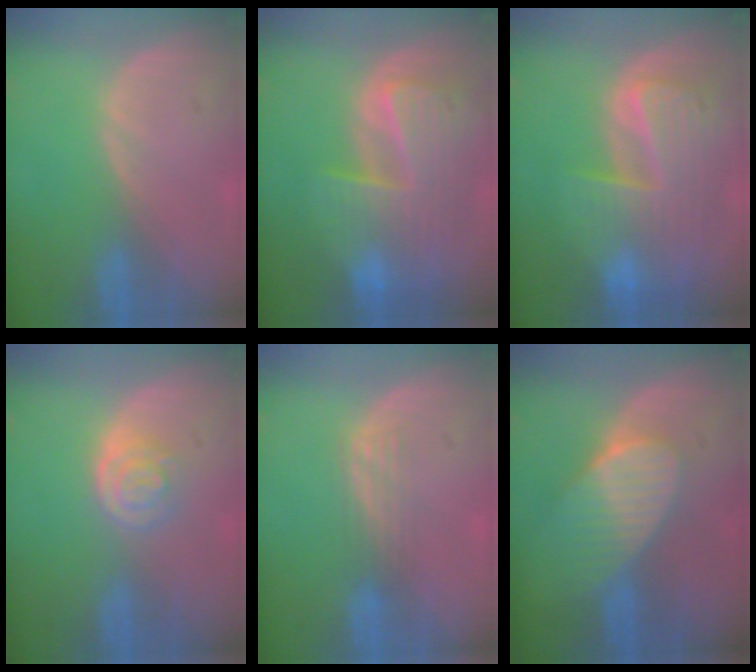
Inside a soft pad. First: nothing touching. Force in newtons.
{"total": 10.2, "press": 8.9, "slide": 5.0}
{"total": 10.0, "press": 8.7, "slide": 5.0}
{"total": 4.1, "press": 3.7, "slide": 1.9}
{"total": 2.9, "press": 2.5, "slide": 1.5}
{"total": 7.4, "press": 6.8, "slide": 2.8}